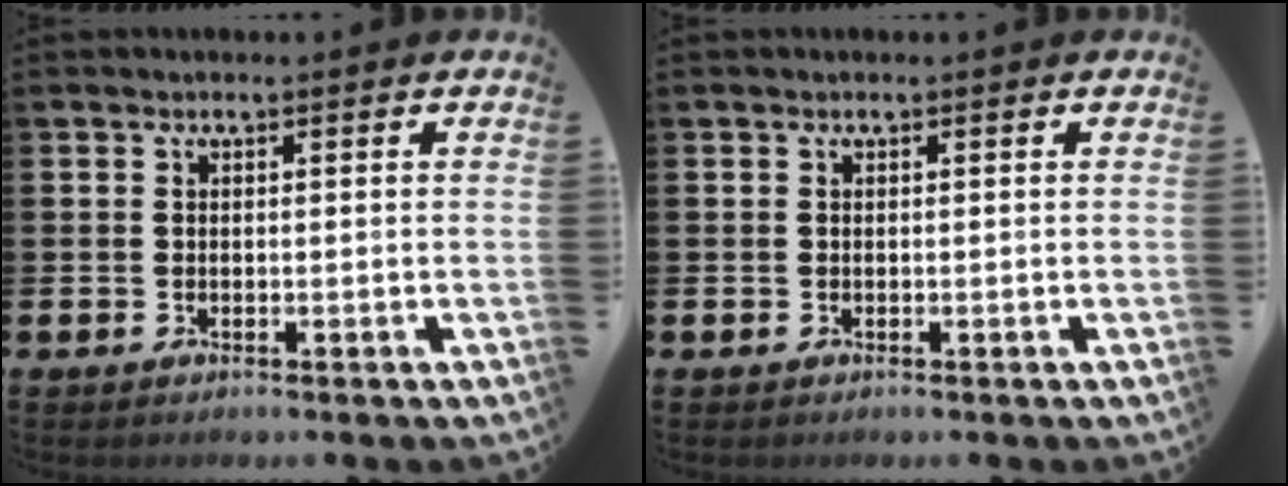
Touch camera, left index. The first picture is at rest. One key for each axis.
{"total": 0.0}